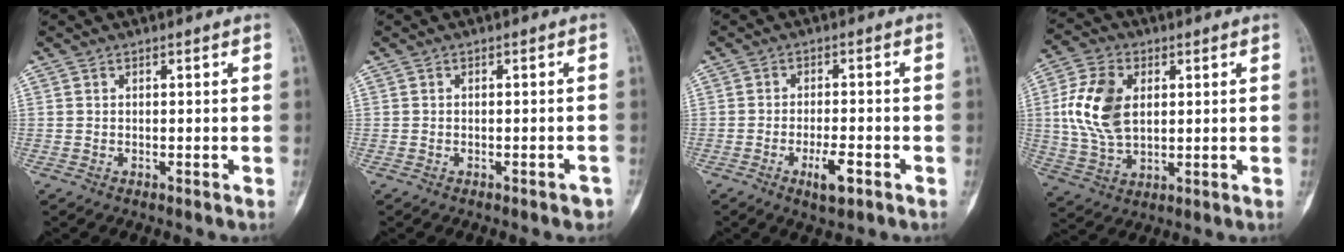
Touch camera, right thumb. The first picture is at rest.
{"total": 1.7, "force": [-1.2, 0.6, 1.1], "torque": [-0.012, 0.008, -0.011]}
{"total": 4.9, "force": [-2.3, 1.5, 4.1], "torque": [-0.069, 0.006, -0.036]}
{"total": 12.7, "force": [2.2, 8.0, 9.6], "torque": [-0.187, 0.000, 0.044]}